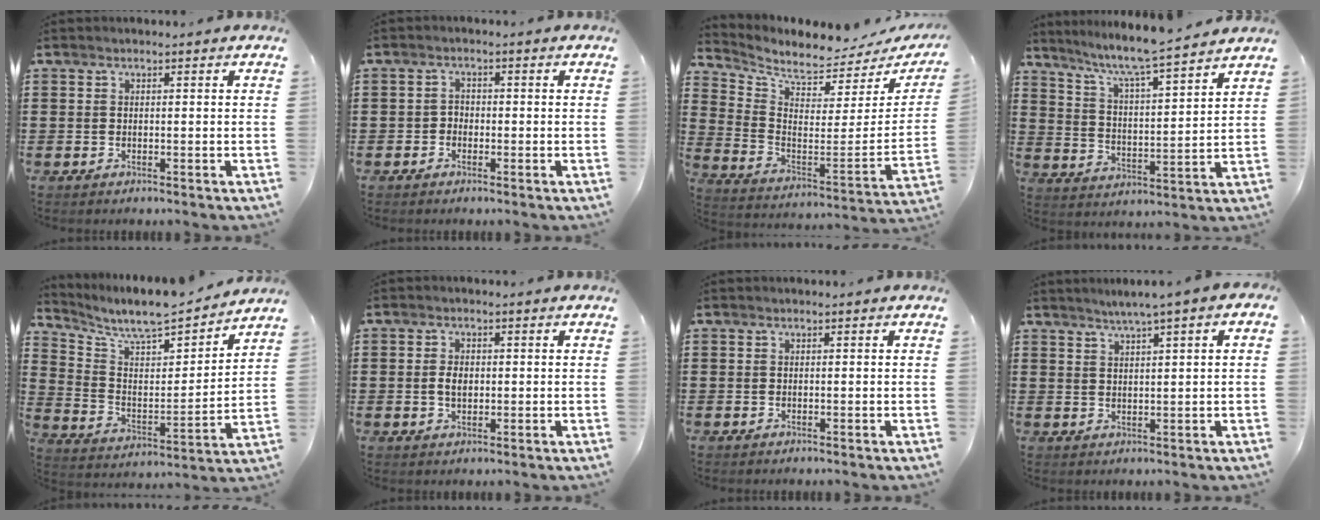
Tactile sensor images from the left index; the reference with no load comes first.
{"total": 1.3, "force": [-0.9, 0.9, 0.4], "torque": [-0.012, 0.003, -0.020]}
{"total": 5.7, "force": [5.3, 0.9, 1.9], "torque": [-0.068, -0.053, 0.089]}
{"total": 6.3, "force": [5.6, -0.2, 2.9], "torque": [-0.080, -0.043, 0.088]}
{"total": 7.4, "force": [6.9, 1.2, 2.5], "torque": [-0.082, -0.056, 0.115]}
{"total": 2.6, "force": [0.1, 1.6, 2.1], "torque": [-0.042, 0.005, 0.001]}
{"total": 0.0}
{"total": 2.1, "force": [1.1, -0.3, 1.7], "torque": [-0.034, -0.002, 0.019]}